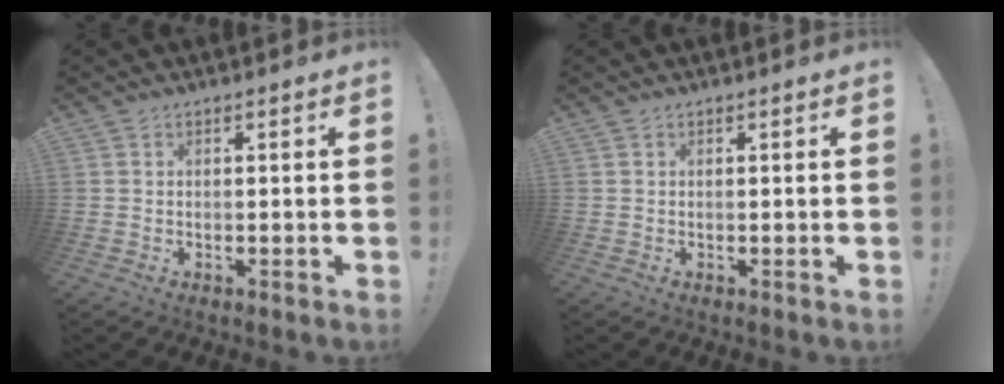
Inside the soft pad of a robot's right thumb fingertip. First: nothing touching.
{"total": 0.0}